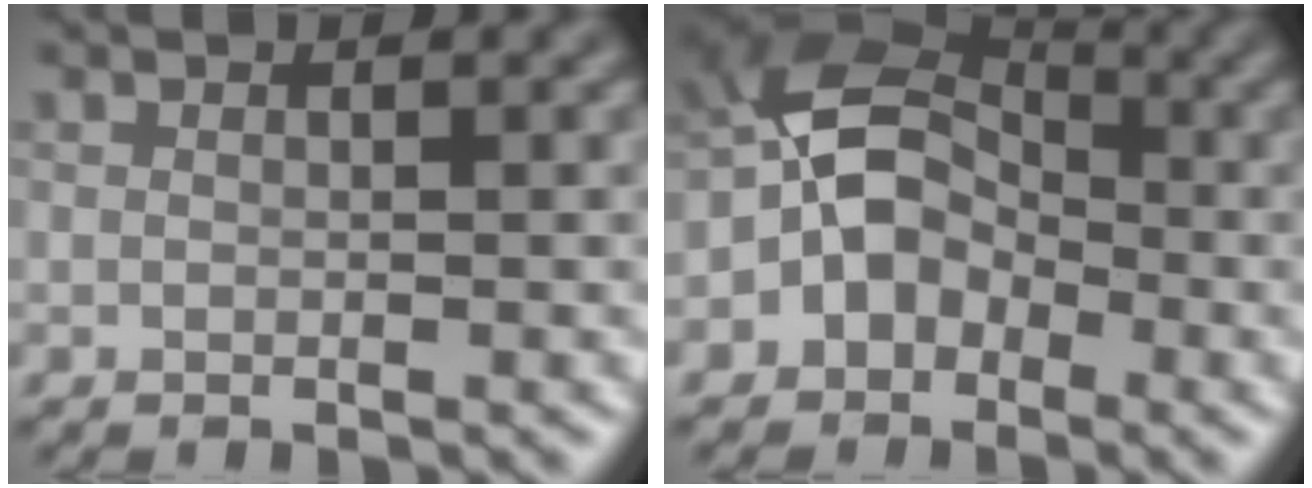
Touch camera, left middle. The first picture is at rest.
{"total": 6.1, "force": [-2.3, 4.6, 3.3], "torque": [-0.047, 0.016, -0.056]}